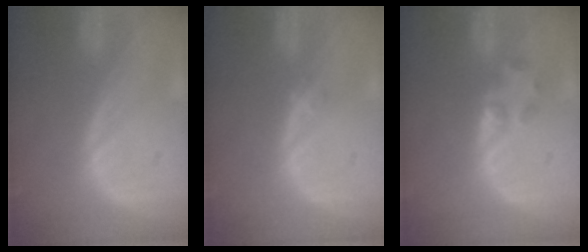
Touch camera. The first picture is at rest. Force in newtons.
{"total": 1.2, "press": 1.1, "slide": 0.6}
{"total": 2.3, "press": 2.2, "slide": 0.8}